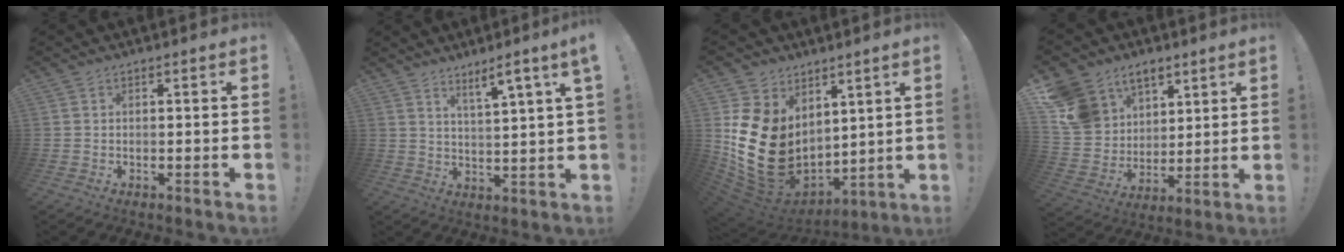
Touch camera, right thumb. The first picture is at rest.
{"total": 6.5, "force": [4.2, -0.5, 4.9], "torque": [-0.063, -0.027, 0.059]}
{"total": 19.6, "force": [0.8, 15.3, 12.3], "torque": [-0.243, -0.017, 0.040]}
{"total": 14.4, "force": [8.8, 10.7, 4.2], "torque": [-0.086, -0.052, 0.183]}